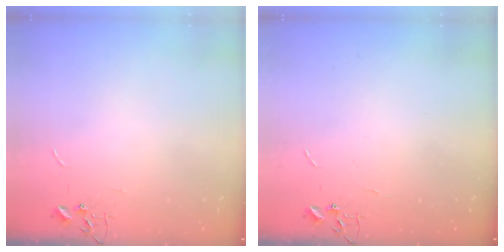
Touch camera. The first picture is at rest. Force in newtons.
{"total": 0.0}